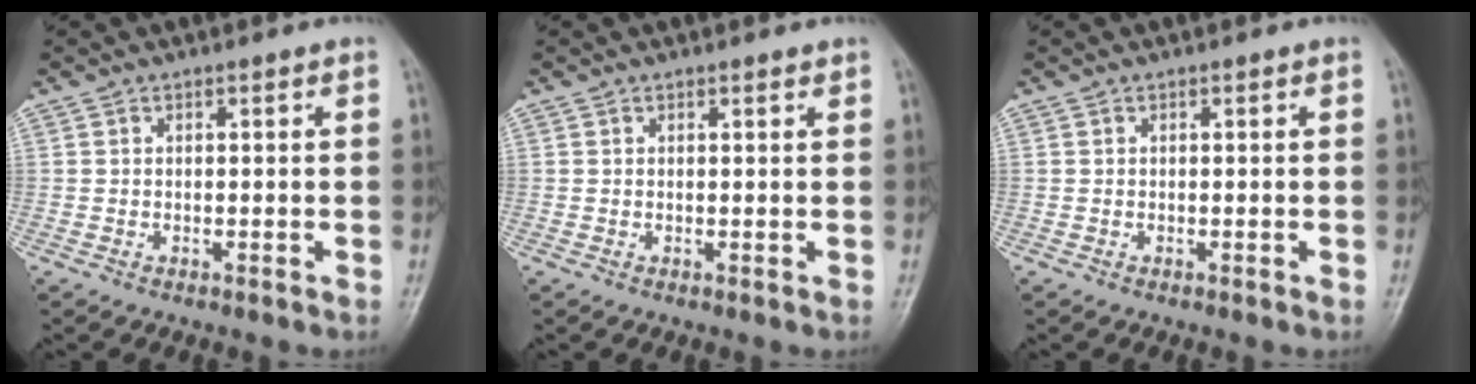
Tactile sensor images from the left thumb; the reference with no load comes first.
{"total": 0.7, "force": [0.5, 0.2, 0.4], "torque": [-0.007, -0.003, 0.007]}
{"total": 0.0}